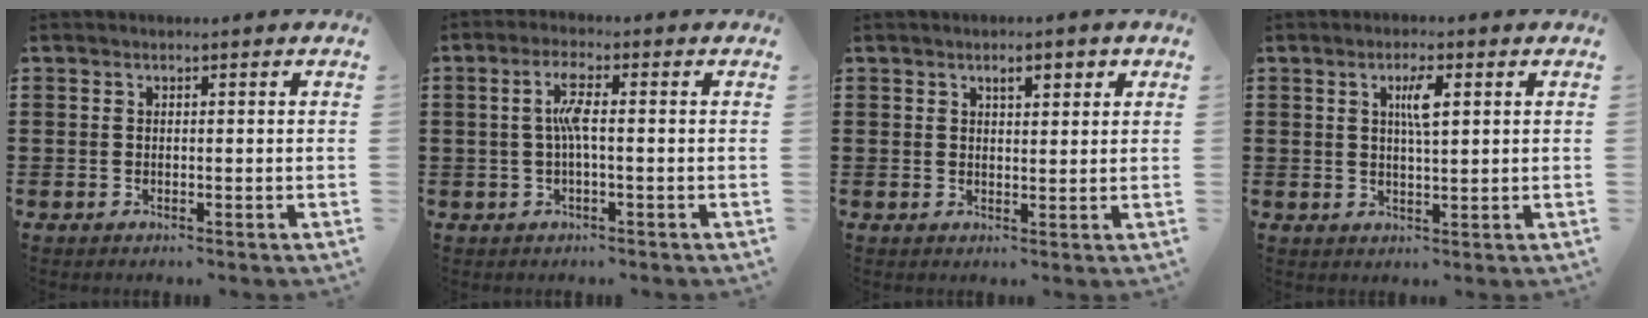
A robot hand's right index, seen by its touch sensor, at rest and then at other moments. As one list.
[{"total": 4.2, "force": [-0.1, 0.6, 4.1], "torque": [-0.085, 0.002, -0.009]}, {"total": 2.5, "force": [1.3, 0.9, 2.0], "torque": [-0.025, 0.000, 0.017]}, {"total": 3.8, "force": [1.1, 0.9, 3.5], "torque": [-0.065, 0.006, 0.013]}]